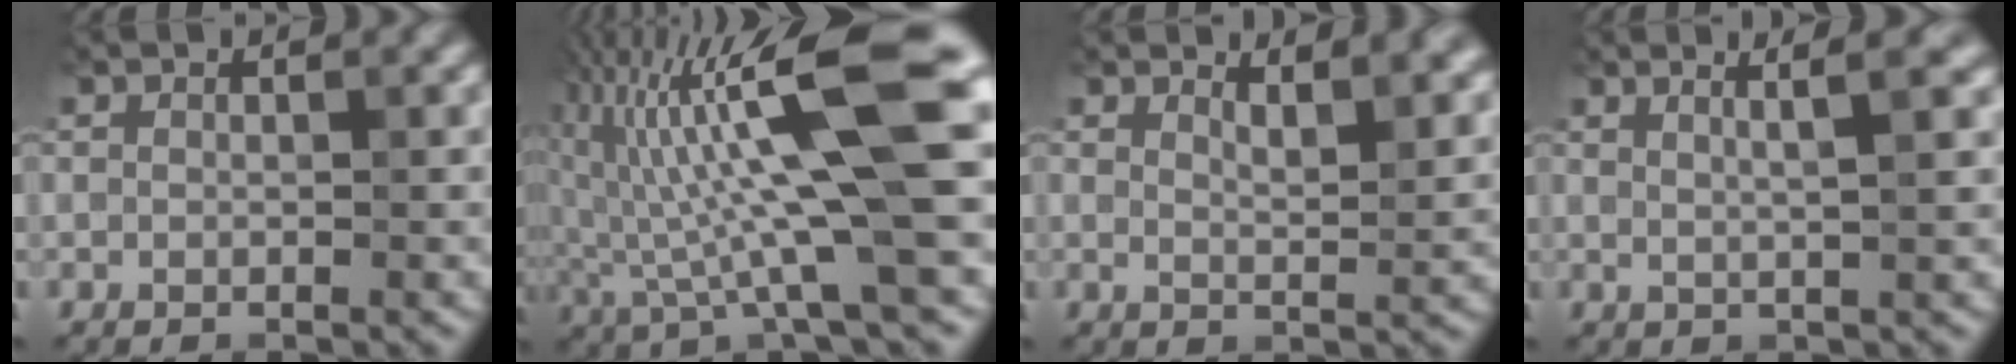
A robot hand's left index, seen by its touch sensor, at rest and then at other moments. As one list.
[{"total": 14.2, "force": [2.1, 2.8, 13.8], "torque": [-0.248, 0.018, 0.044]}, {"total": 4.0, "force": [2.8, 1.4, 2.5], "torque": [-0.019, 0.011, 0.041]}, {"total": 2.8, "force": [1.4, 0.5, 2.4], "torque": [-0.032, 0.016, 0.010]}]